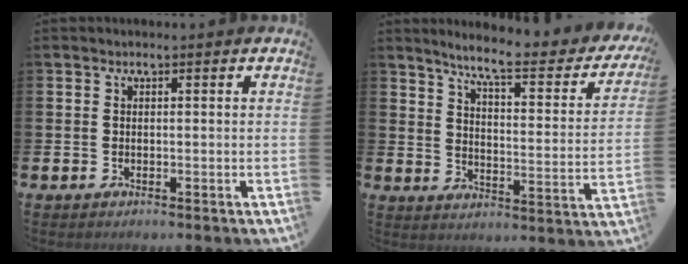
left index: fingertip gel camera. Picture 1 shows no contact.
{"total": 7.3, "force": [6.2, 1.0, 3.6], "torque": [-0.085, -0.047, 0.096]}